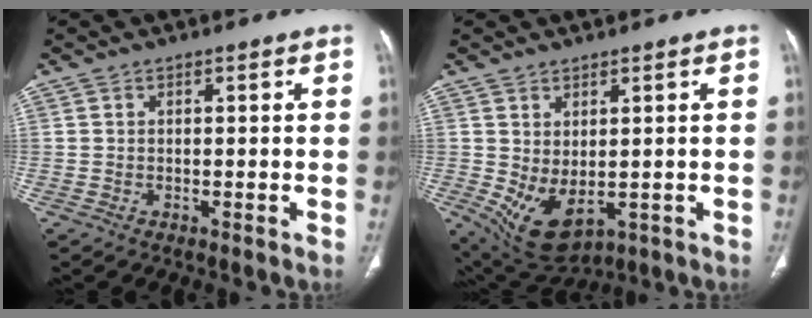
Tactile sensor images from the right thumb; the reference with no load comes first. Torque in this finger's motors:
{"motor_torque": [-0.11, 0.71, 0.52, 0.66, 0.27]}